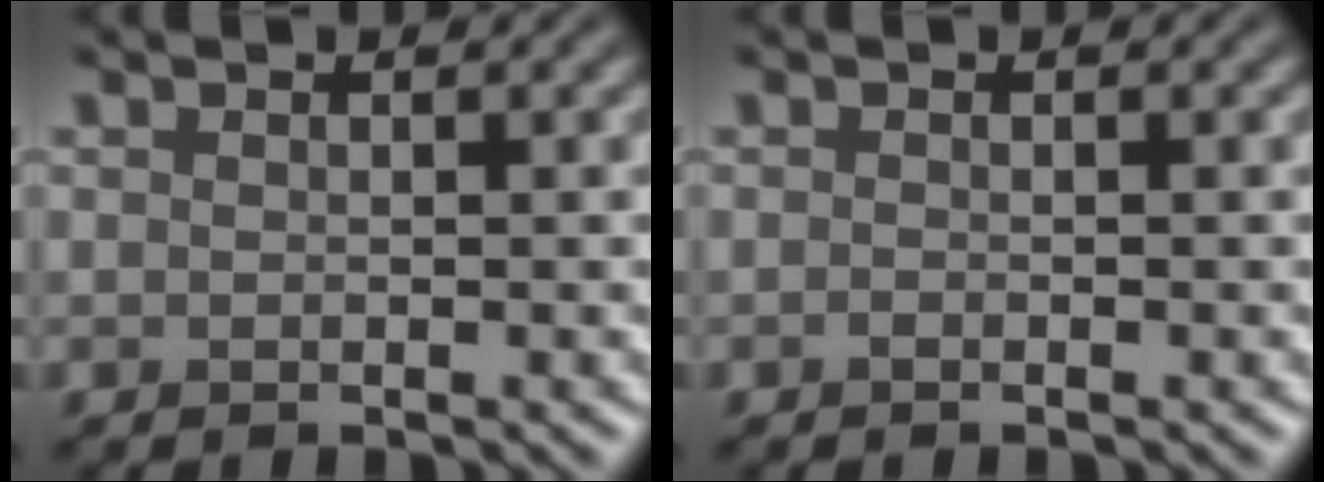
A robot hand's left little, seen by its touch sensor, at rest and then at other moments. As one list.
[{"total": 0.0}]